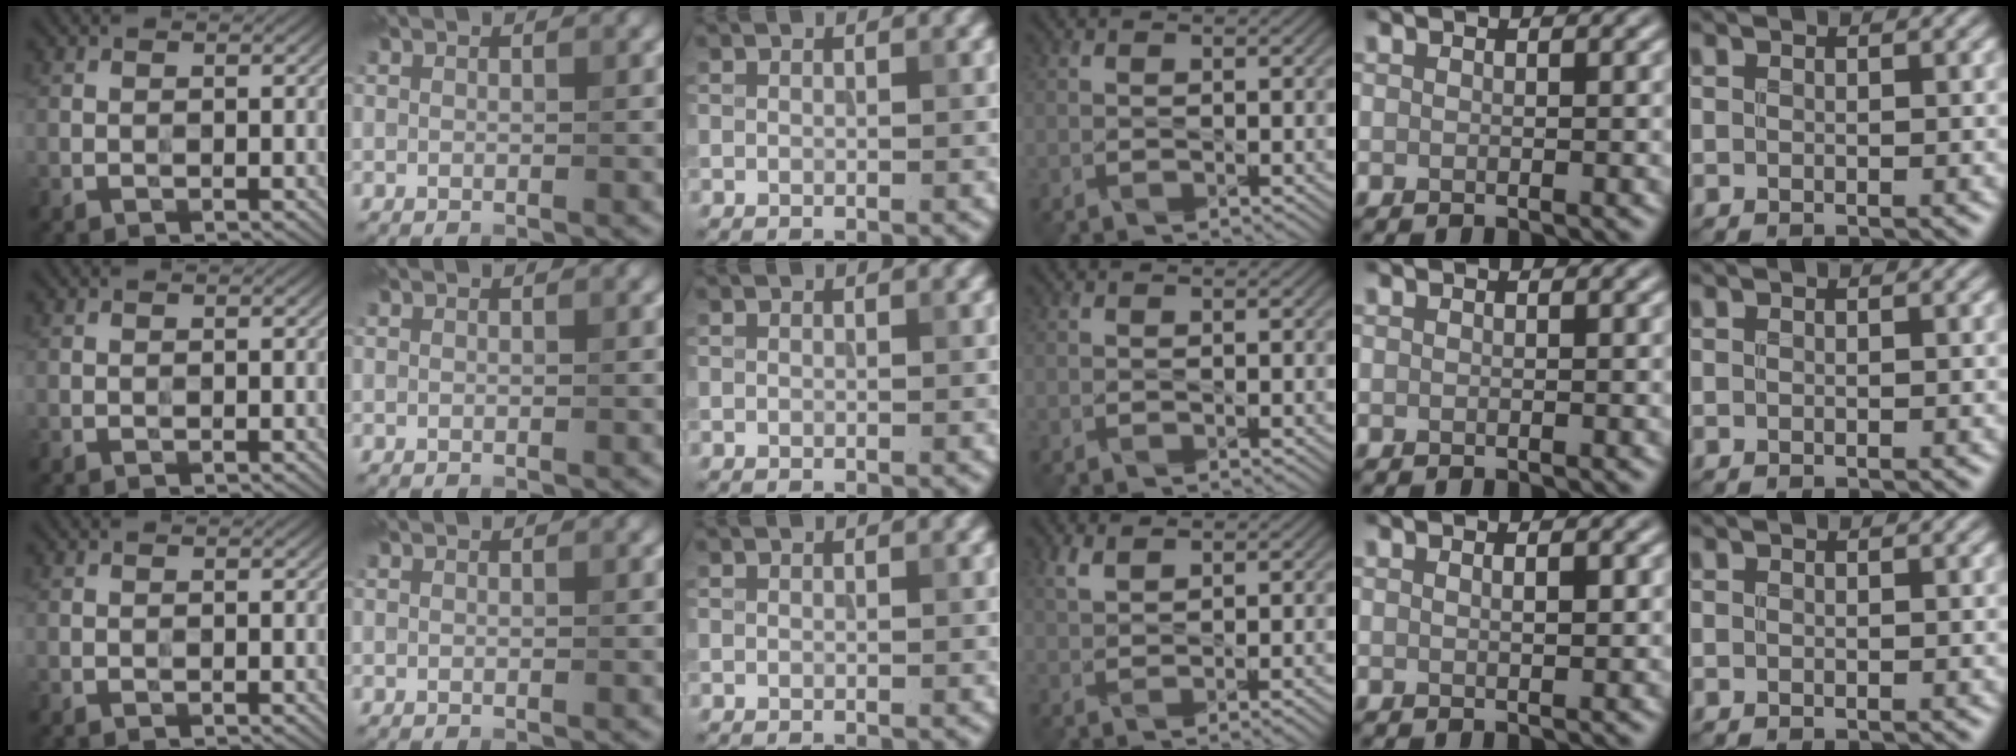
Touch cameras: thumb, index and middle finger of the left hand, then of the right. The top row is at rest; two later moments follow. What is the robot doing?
{"motion": "wipe", "object": "measuring cup"}